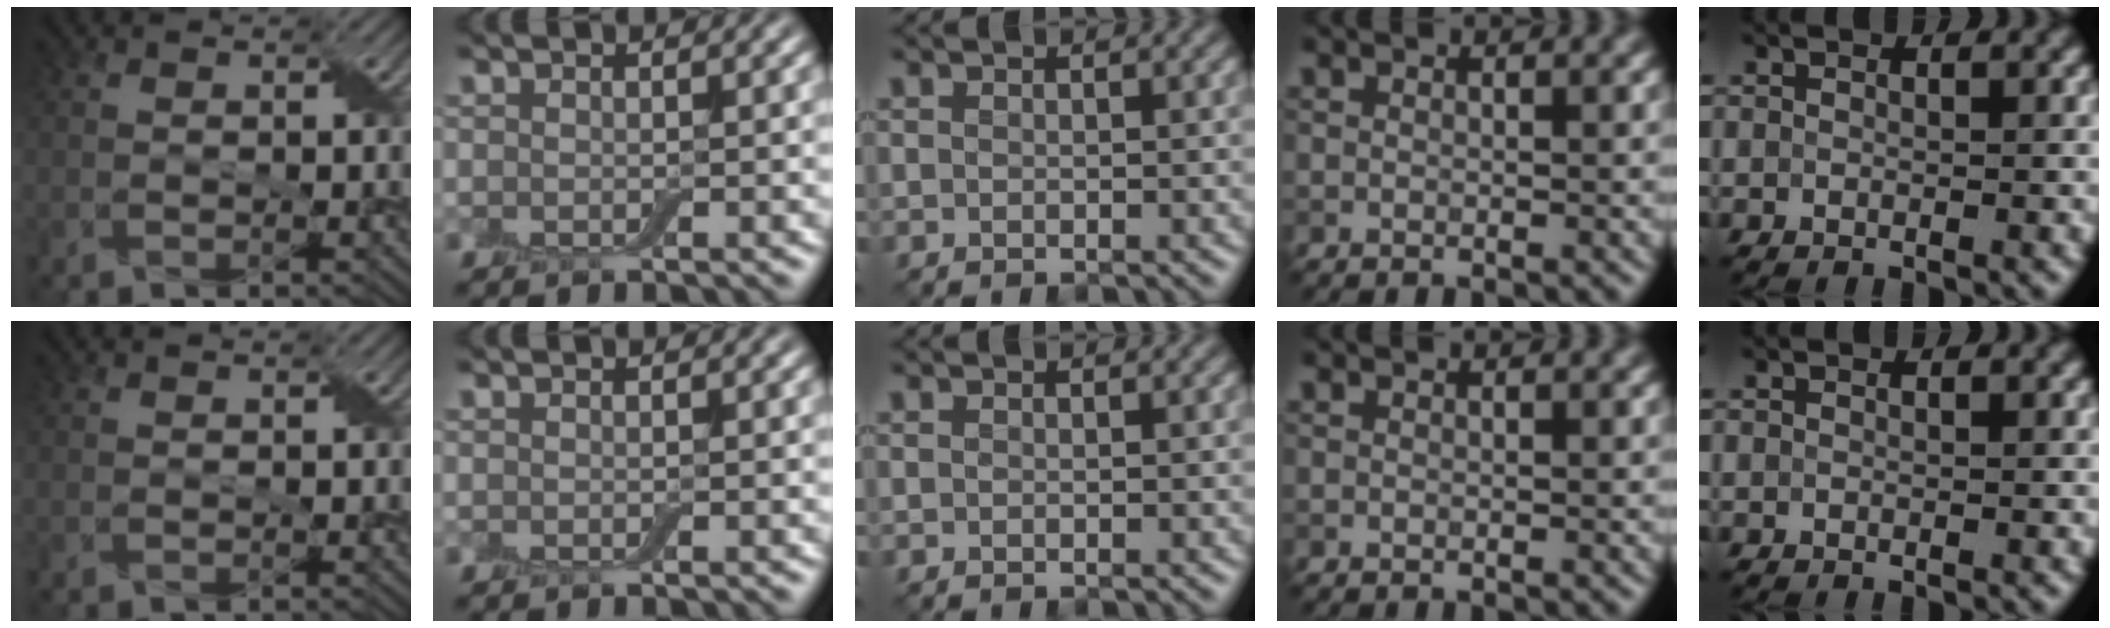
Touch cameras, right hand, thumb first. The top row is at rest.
{}